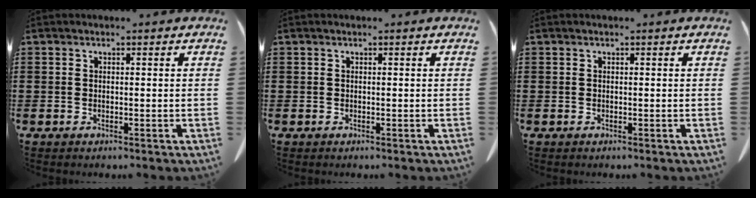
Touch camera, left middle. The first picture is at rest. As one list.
[{"total": 0.0}, {"total": 0.0}]